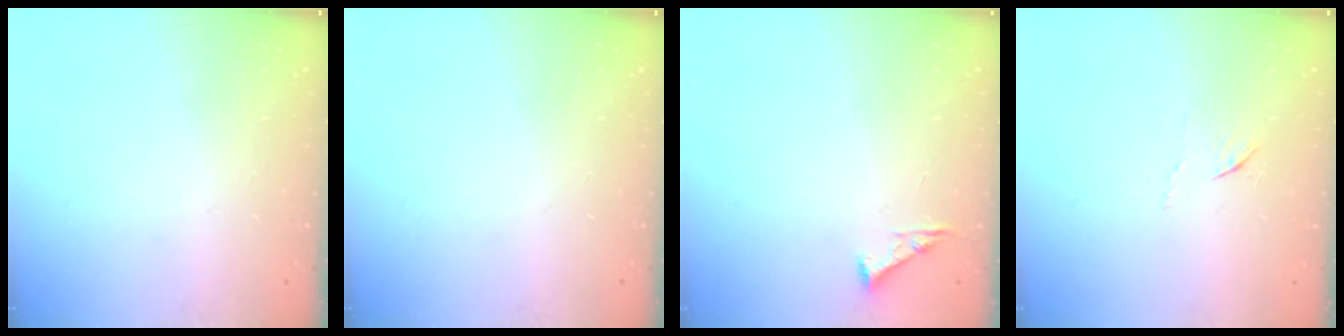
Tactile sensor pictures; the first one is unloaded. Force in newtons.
{"total": 0.0}
{"total": 5.3, "press": 5.2, "slide": 0.7}
{"total": 3.7, "press": 3.7, "slide": 0.4}